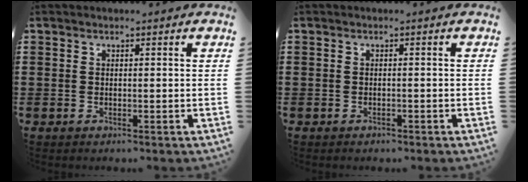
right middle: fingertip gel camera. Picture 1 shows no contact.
{"total": 0.6, "force": [-0.6, 0.1, 0.0], "torque": [-0.003, -0.001, -0.012]}